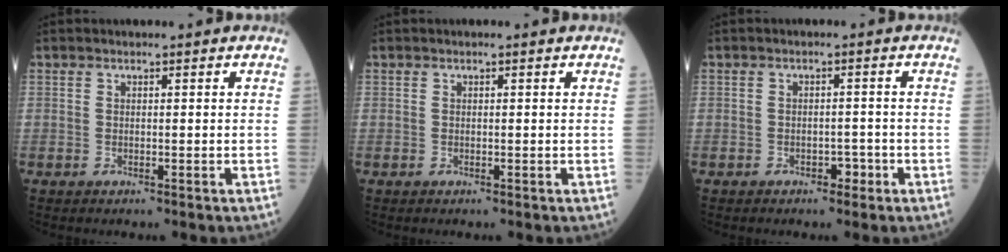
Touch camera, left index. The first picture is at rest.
{"total": 0.0}
{"total": 1.8, "force": [-1.1, 1.1, 0.9], "torque": [-0.005, 0.006, -0.017]}